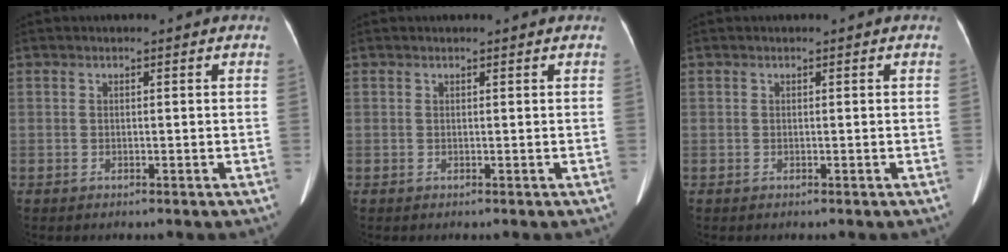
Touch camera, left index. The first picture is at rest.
{"total": 1.4, "force": [1.4, 0.2, 0.5], "torque": [-0.005, -0.007, 0.009]}
{"total": 0.0}